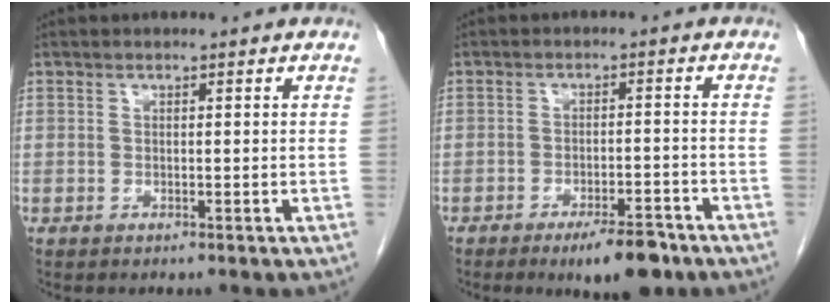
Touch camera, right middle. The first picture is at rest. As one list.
[{"total": 6.9, "force": [-4.8, 1.8, 4.6], "torque": [-0.064, -0.004, -0.068]}]